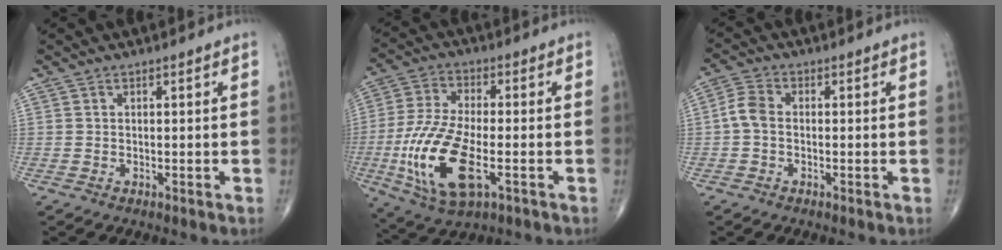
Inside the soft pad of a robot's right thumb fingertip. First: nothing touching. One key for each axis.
{"total": 16.5, "fx": -4.6, "fy": 6.8, "fz": 14.3, "tx": -0.308, "ty": 0.003, "tz": -0.077}
{"total": 3.9, "fx": -0.5, "fy": 2.6, "fz": 2.9, "tx": -0.060, "ty": 0.011, "tz": -0.019}